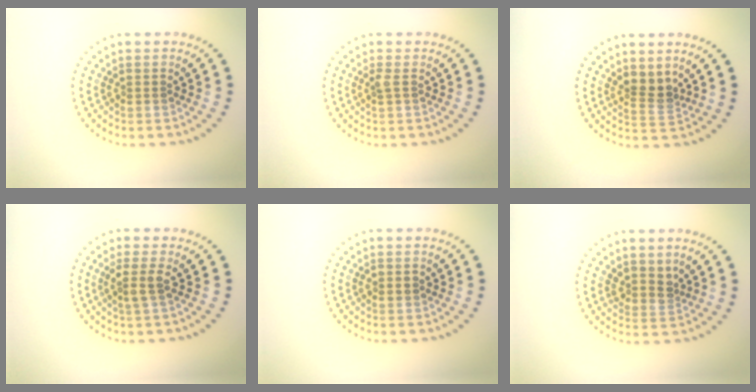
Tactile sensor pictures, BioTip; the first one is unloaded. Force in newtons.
{"total": 0.6, "press": 0.5, "slide": 0.4}
{"total": 2.3, "press": 1.8, "slide": 1.5}
{"total": 1.9, "press": 1.5, "slide": 1.1}
{"total": 1.1, "press": 1.0, "slide": 0.3}
{"total": 2.0, "press": 1.6, "slide": 1.2}